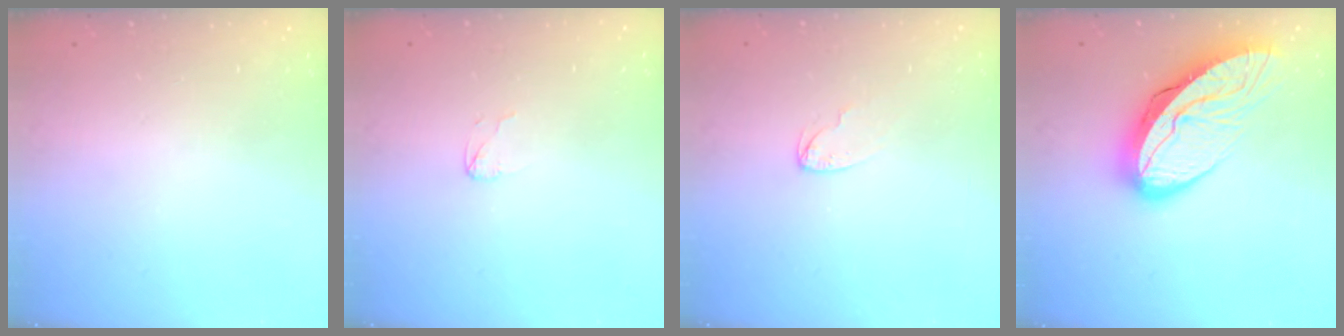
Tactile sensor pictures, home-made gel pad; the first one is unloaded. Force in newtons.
{"total": 2.9, "press": 2.8, "slide": 0.3}
{"total": 3.1, "press": 3.0, "slide": 0.3}
{"total": 15.5, "press": 15.4, "slide": 1.7}